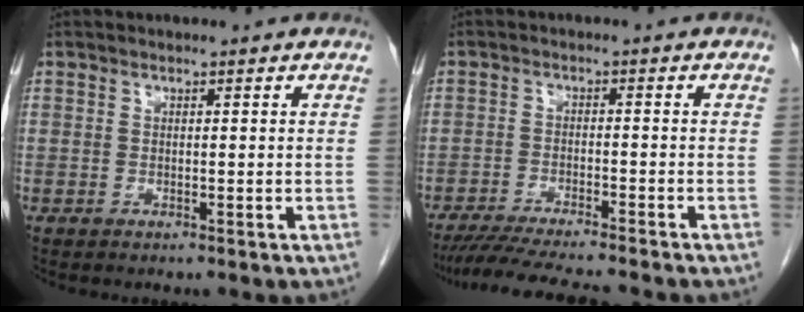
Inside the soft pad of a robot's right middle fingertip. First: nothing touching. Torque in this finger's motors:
{"motor_torque": [1.14, -1.00, 0.22, 0.10]}